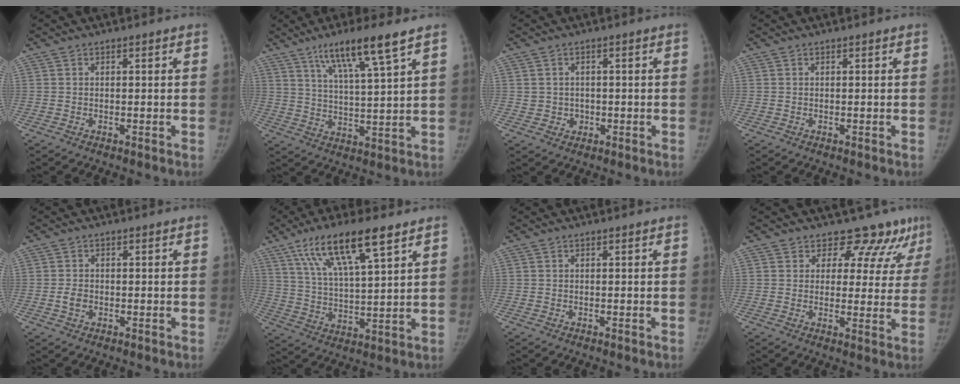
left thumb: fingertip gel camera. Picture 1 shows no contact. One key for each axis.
{"total": 11.5, "fx": 7.0, "fy": 0.7, "fz": 9.0, "tx": -0.159, "ty": -0.028, "tz": 0.126}
{"total": 2.5, "fx": -0.2, "fy": 2.4, "fz": 0.6, "tx": 0.004, "ty": 0.005, "tz": 0.002}
{"total": 0.0}
{"total": 2.4, "fx": -0.5, "fy": 1.9, "fz": 1.4, "tx": -0.019, "ty": 0.003, "tz": -0.009}
{"total": 15.7, "fx": 9.0, "fy": 4.0, "fz": 12.2, "tx": -0.209, "ty": -0.020, "tz": 0.170}
{"total": 0.0}
{"total": 9.3, "fx": 7.8, "fy": 4.6, "fz": 1.8, "tx": 0.026, "ty": -0.043, "tz": 0.080}